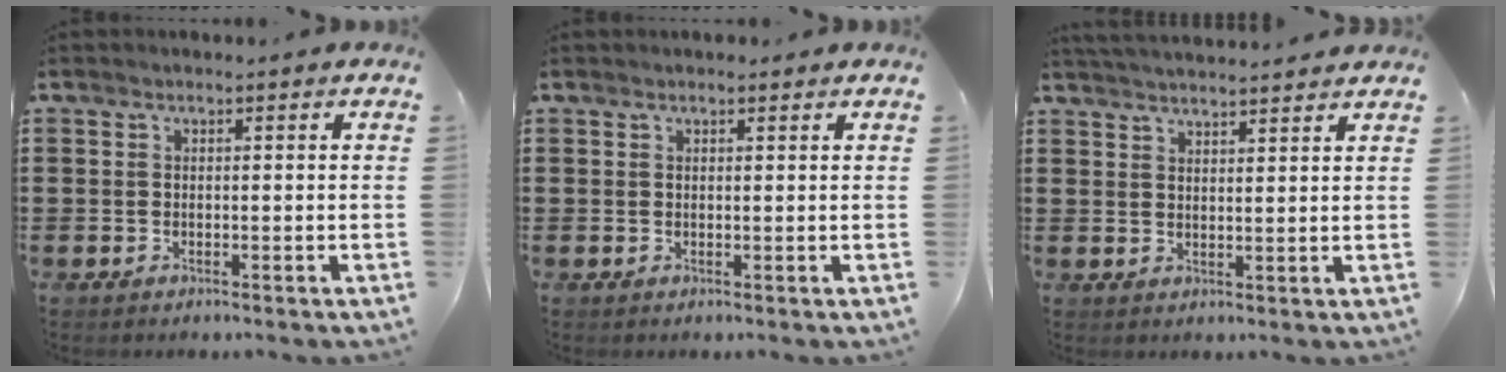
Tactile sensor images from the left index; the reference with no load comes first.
{"total": 0.7, "force": [0.6, 0.1, 0.3], "torque": [-0.007, 0.002, 0.012]}
{"total": 2.9, "force": [2.9, -0.4, 0.3], "torque": [-0.014, -0.008, 0.053]}